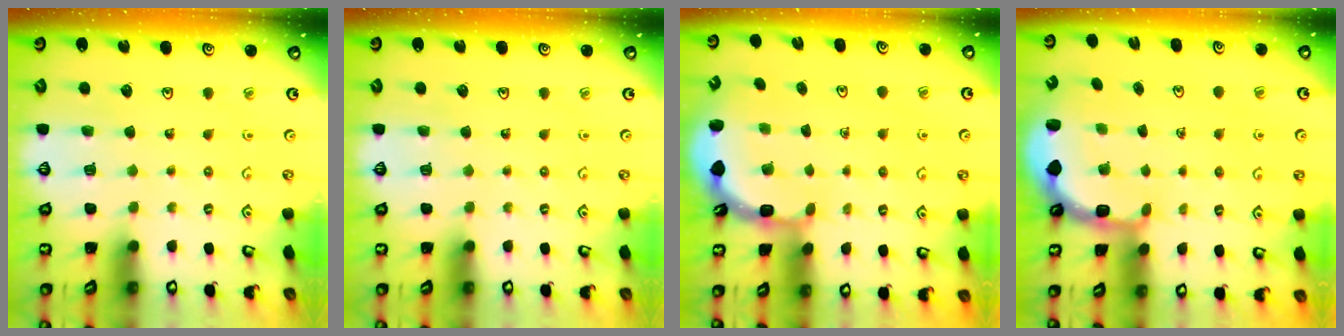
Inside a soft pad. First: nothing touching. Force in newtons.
{"total": 0.0}
{"total": 2.1, "press": 1.9, "slide": 0.9}
{"total": 2.6, "press": 2.3, "slide": 1.3}